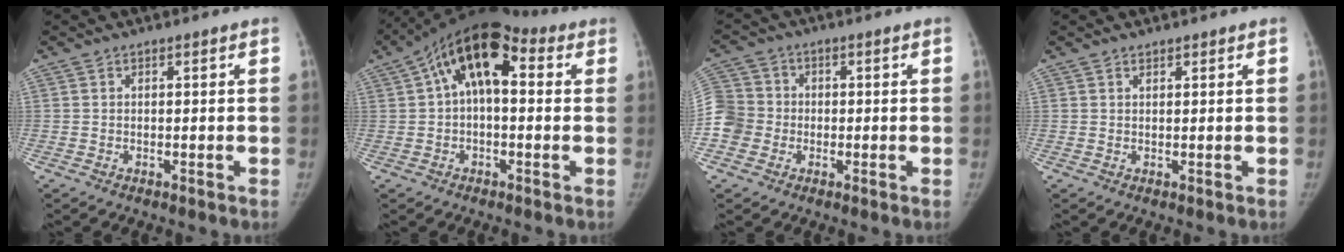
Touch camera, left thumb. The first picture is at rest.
{"total": 13.1, "force": [3.0, 7.0, 10.7], "torque": [-0.157, 0.037, 0.037]}
{"total": 8.8, "force": [-2.0, 8.2, 2.7], "torque": [-0.048, 0.022, -0.041]}
{"total": 0.7, "force": [0.6, 0.3, 0.1], "torque": [0.004, -0.004, 0.008]}